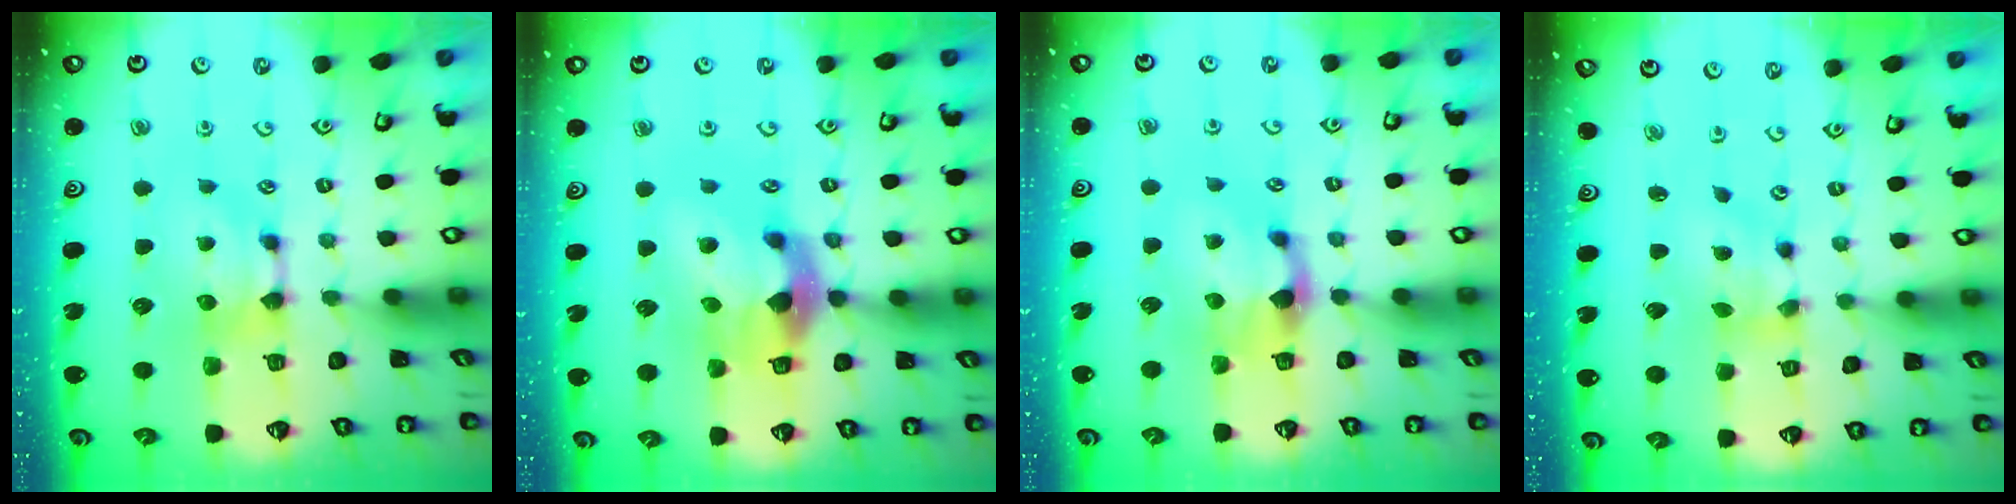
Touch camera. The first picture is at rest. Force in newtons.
{"total": 7.7, "press": 7.3, "slide": 2.5}
{"total": 1.7, "press": 1.2, "slide": 1.3}
{"total": 4.1, "press": 3.7, "slide": 1.7}